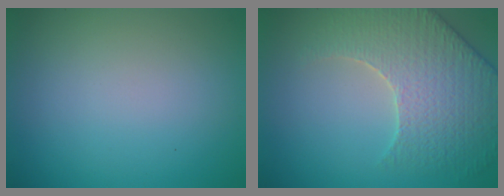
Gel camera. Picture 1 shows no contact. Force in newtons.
{"total": 5.7, "press": 5.2, "slide": 2.1}